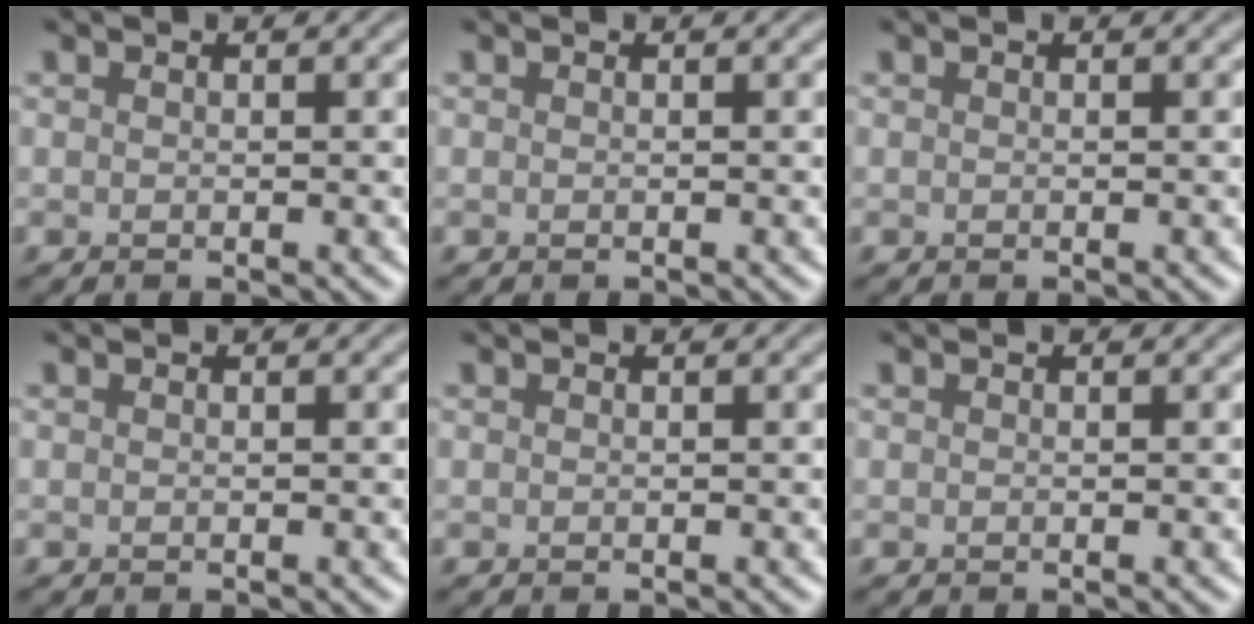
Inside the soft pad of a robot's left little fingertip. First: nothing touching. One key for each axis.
{"total": 0.0}
{"total": 0.0}
{"total": 0.0}
{"total": 0.0}
{"total": 0.0}